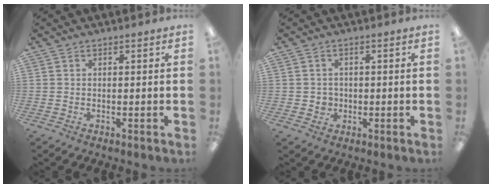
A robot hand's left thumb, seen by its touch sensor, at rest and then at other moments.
{"total": 2.6, "force": [-0.1, 2.5, 0.4], "torque": [-0.003, 0.001, -0.006]}